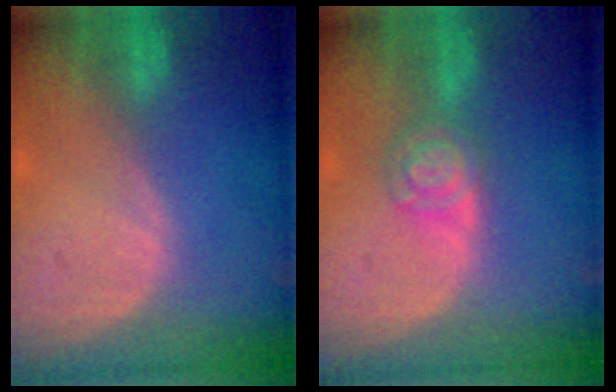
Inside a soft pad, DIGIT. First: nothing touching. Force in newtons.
{"total": 4.8, "press": 4.8, "slide": 0.2}